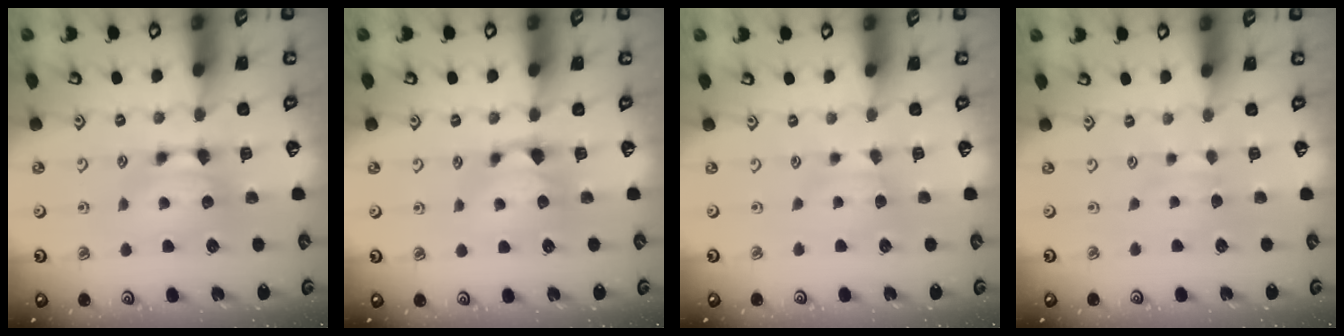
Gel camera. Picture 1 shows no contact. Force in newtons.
{"total": 1.1, "press": 0.9, "slide": 0.7}
{"total": 2.1, "press": 2.0, "slide": 0.5}
{"total": 2.8, "press": 2.8, "slide": 0.3}